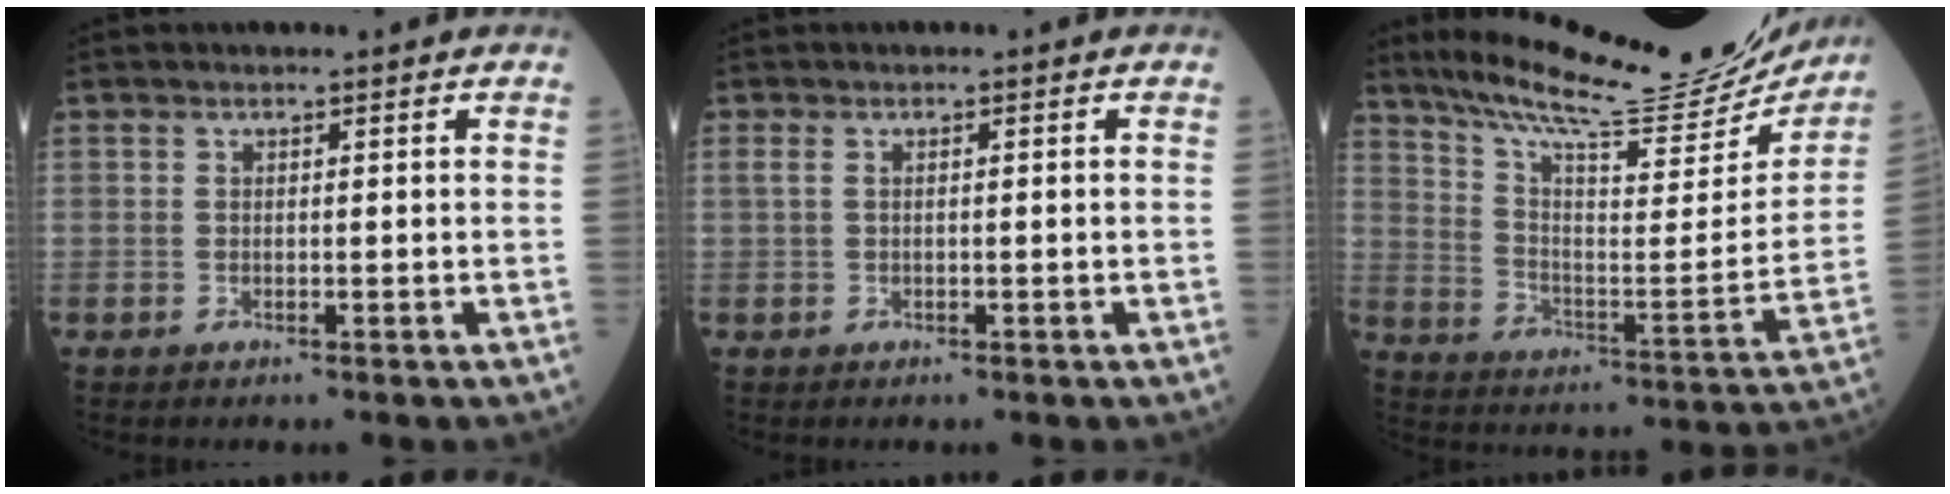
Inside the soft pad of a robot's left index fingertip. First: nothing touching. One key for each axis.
{"total": 0.9, "fx": 0.1, "fy": 0.3, "fz": 0.9, "tx": -0.029, "ty": 0.008, "tz": 0.004}
{"total": 25.3, "fx": 23.0, "fy": 3.7, "fz": 9.8, "tx": -0.163, "ty": -0.063, "tz": 0.317}